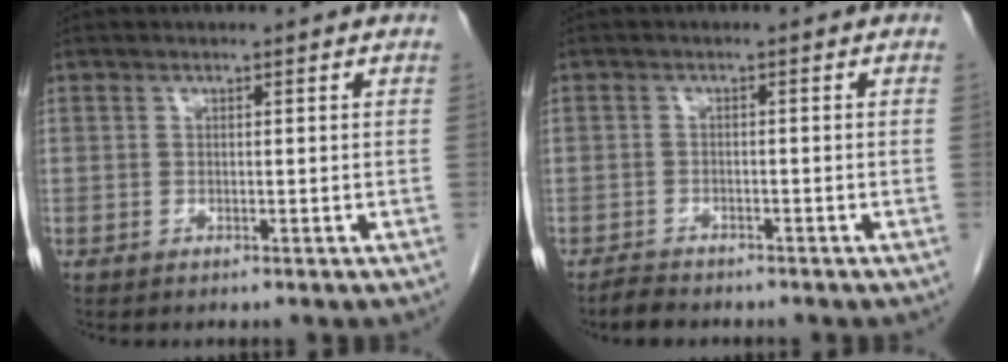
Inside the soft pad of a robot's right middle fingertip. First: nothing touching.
{"total": 2.6, "force": [-2.4, 0.8, 0.7], "torque": [-0.023, -0.007, -0.040]}